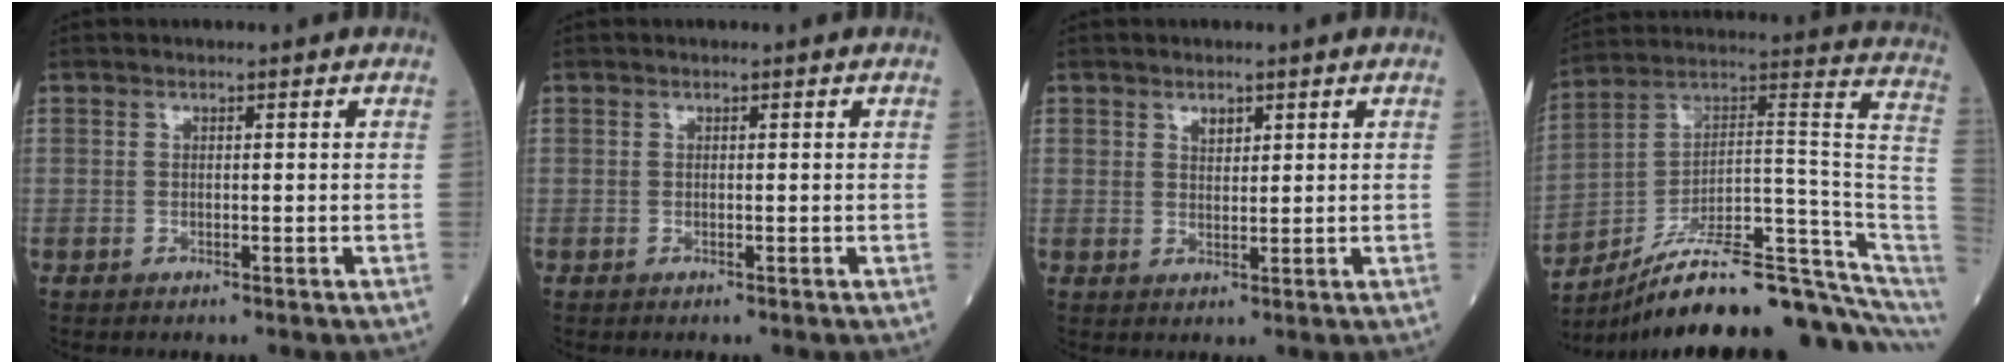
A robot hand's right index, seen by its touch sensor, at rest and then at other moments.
{"total": 0.0}
{"total": 1.9, "force": [1.2, 1.1, 1.0], "torque": [-0.017, 0.000, 0.024]}
{"total": 23.9, "force": [-18.0, 2.7, 15.4], "torque": [-0.150, 0.062, -0.273]}